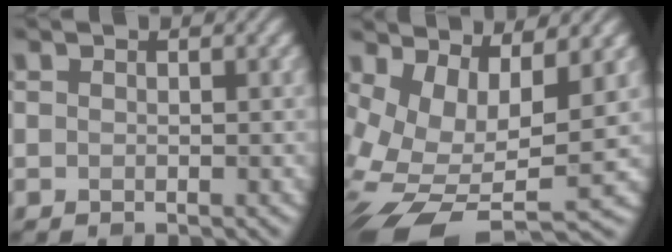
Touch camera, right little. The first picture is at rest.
{"total": 10.2, "force": [-1.4, 4.8, 8.9], "torque": [-0.179, -0.020, -0.015]}